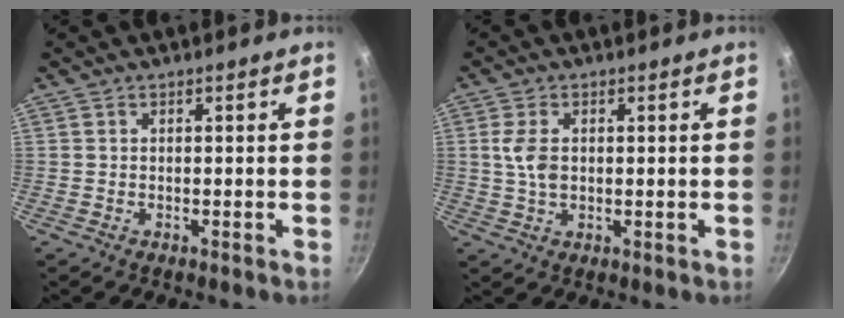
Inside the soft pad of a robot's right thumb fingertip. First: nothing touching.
{"total": 4.8, "force": [0.7, 2.9, 3.8], "torque": [-0.077, 0.004, 0.014]}